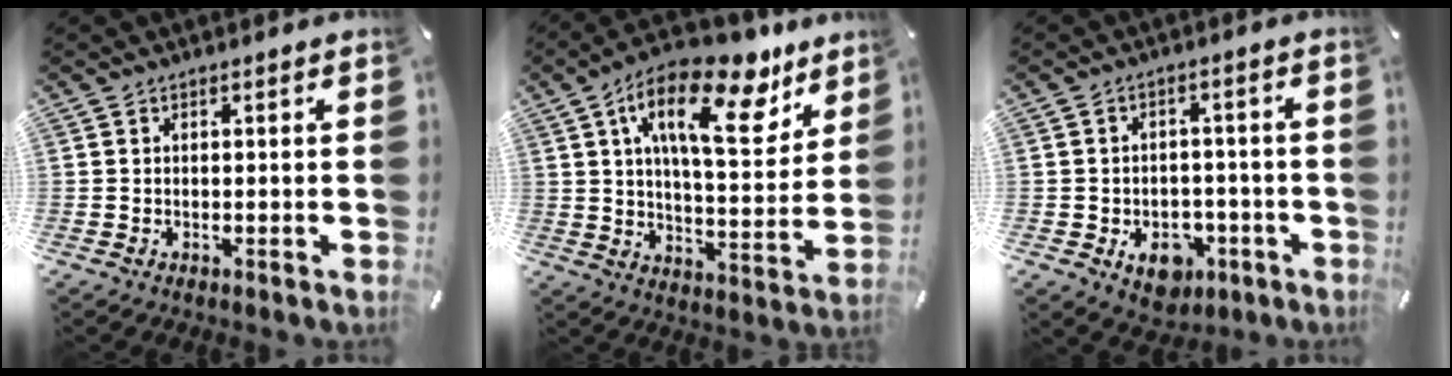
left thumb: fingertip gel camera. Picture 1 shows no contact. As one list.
[{"total": 21.1, "force": [11.3, 9.0, 15.4], "torque": [-0.238, -0.061, 0.180]}, {"total": 8.5, "force": [-3.4, 6.2, 4.6], "torque": [-0.057, 0.015, -0.057]}]